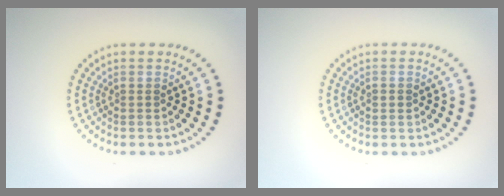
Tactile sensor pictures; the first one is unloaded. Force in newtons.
{"total": 0.9, "press": 0.9, "slide": 0.1}